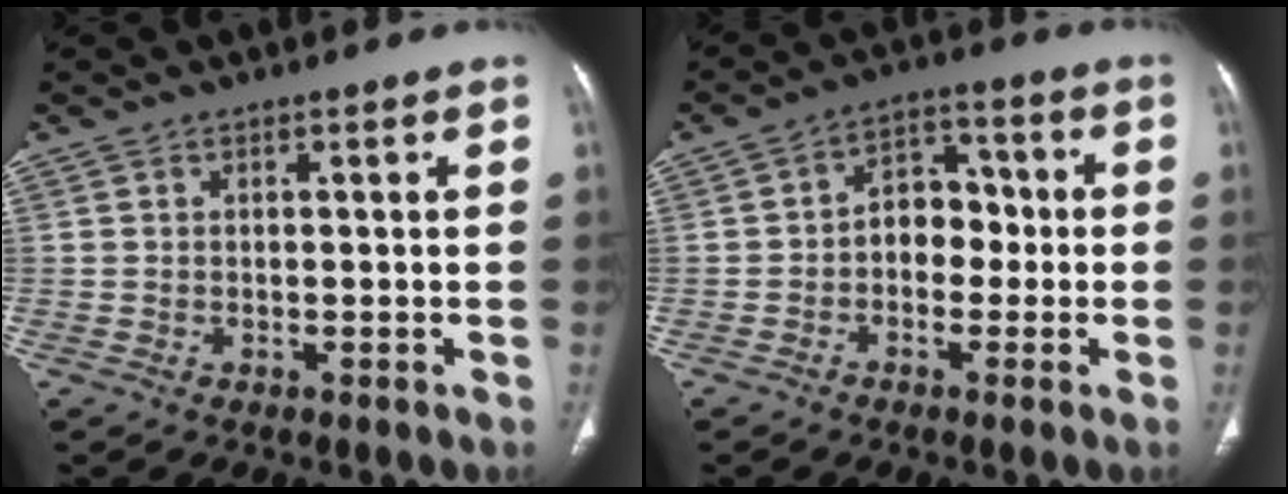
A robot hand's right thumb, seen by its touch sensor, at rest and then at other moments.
{"total": 7.4, "force": [-1.0, 5.6, 4.8], "torque": [-0.037, 0.033, -0.029]}